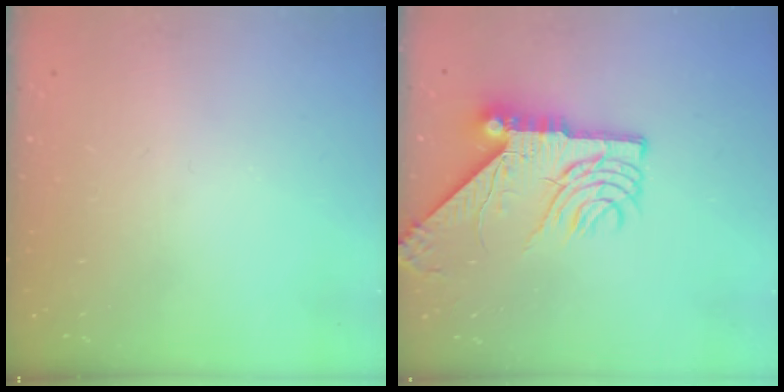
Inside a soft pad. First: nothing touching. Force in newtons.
{"total": 13.8, "press": 13.8, "slide": 1.2}